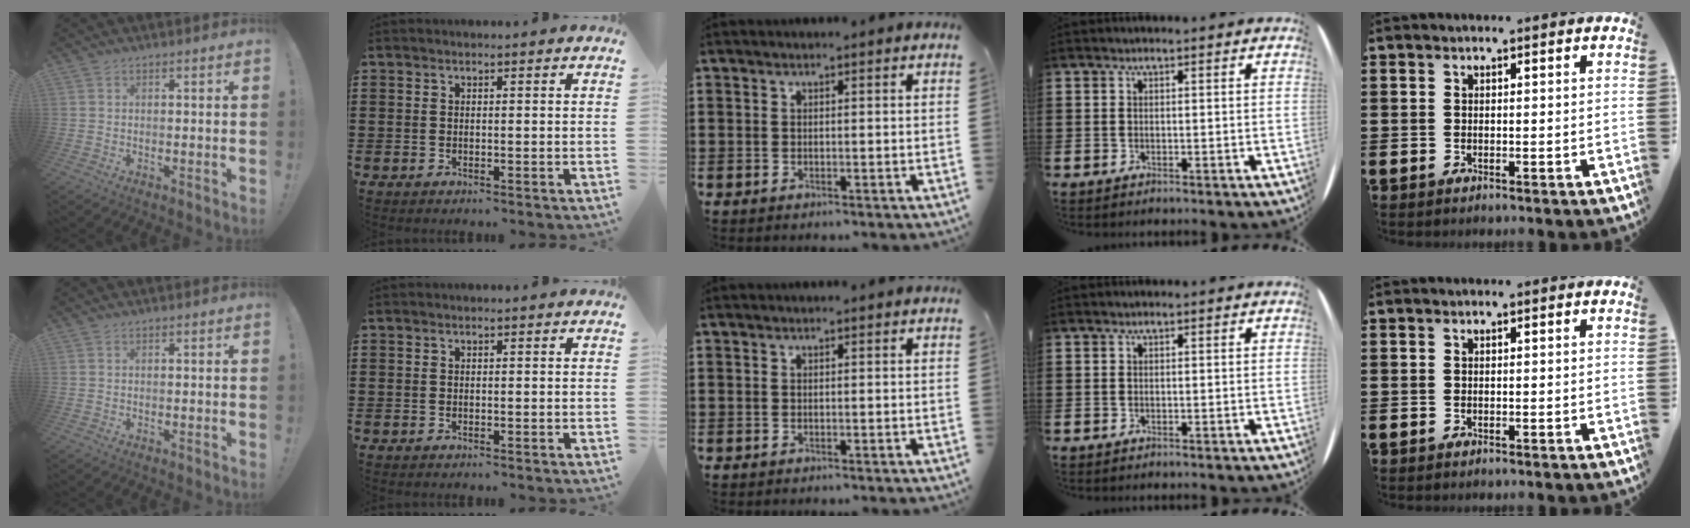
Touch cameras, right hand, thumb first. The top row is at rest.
{}